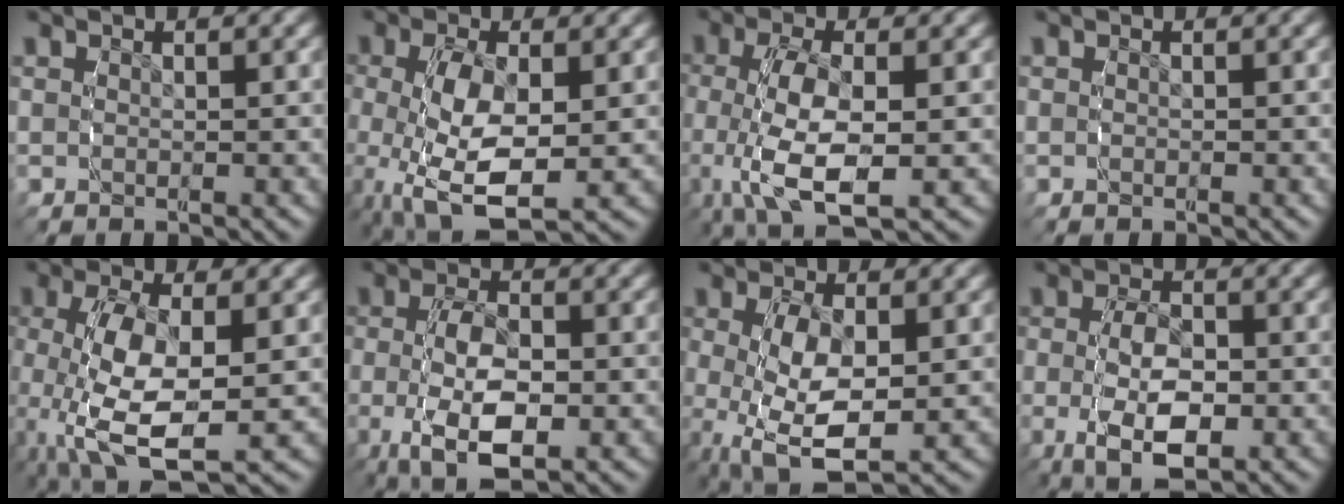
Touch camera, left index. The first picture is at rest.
{"total": 7.2, "force": [-2.1, 4.3, 5.4], "torque": [-0.141, -0.029, -0.024]}
{"total": 7.4, "force": [-2.4, 4.3, 5.6], "torque": [-0.154, -0.038, -0.024]}
{"total": 0.0}
{"total": 7.5, "force": [-1.6, 4.2, 6.0], "torque": [-0.159, -0.036, -0.009]}
{"total": 8.2, "force": [-3.2, 5.0, 5.7], "torque": [-0.140, -0.033, -0.042]}
{"total": 7.7, "force": [-2.6, 5.0, 5.2], "torque": [-0.135, -0.039, -0.031]}
{"total": 7.4, "force": [-2.6, 4.5, 5.2], "torque": [-0.120, -0.026, -0.036]}